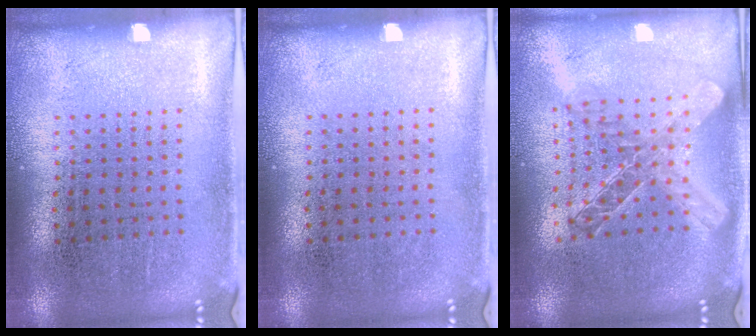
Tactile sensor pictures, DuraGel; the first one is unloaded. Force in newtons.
{"total": 0.0}
{"total": 1.9, "press": 1.6, "slide": 1.0}